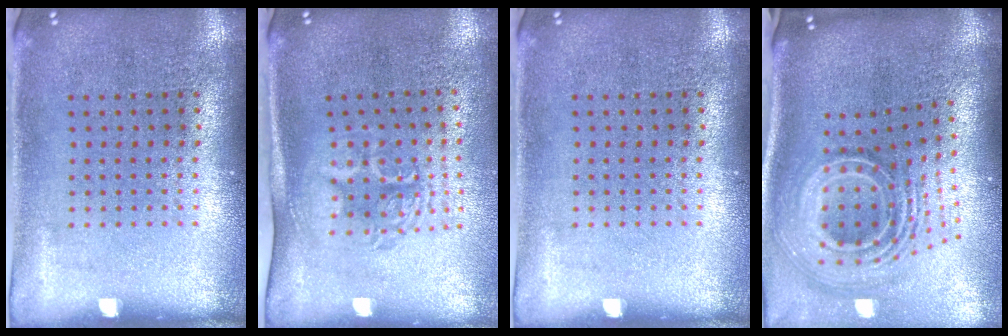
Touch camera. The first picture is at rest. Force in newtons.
{"total": 1.7, "press": 1.3, "slide": 1.1}
{"total": 0.0}
{"total": 3.2, "press": 2.0, "slide": 2.5}